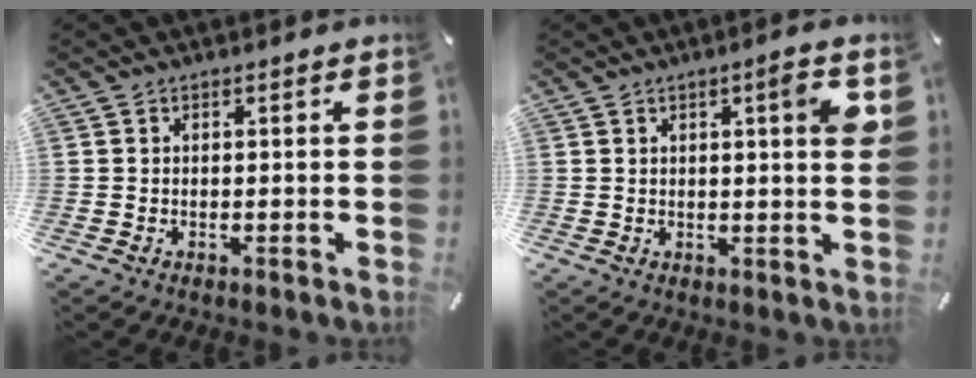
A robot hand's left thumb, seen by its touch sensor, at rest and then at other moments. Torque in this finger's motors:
{"motor_torque": [1.18, 1.31, 0.71, -0.51, 0.16]}